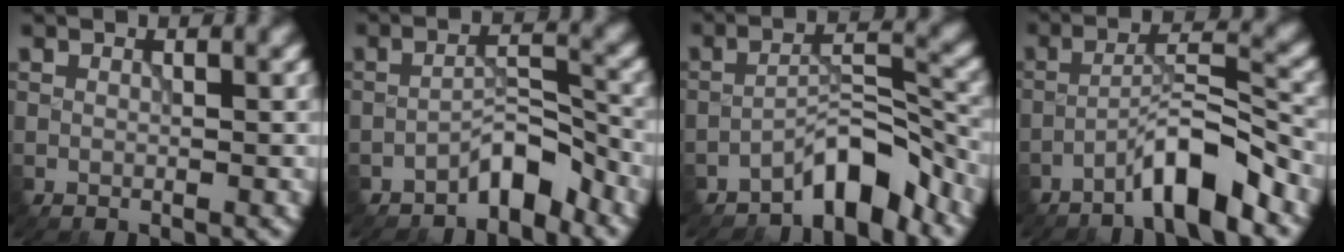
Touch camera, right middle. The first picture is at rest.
{"total": 3.4, "force": [-2.8, 0.9, 1.7], "torque": [-0.021, 0.021, -0.049]}
{"total": 5.0, "force": [-4.1, 1.2, 2.6], "torque": [-0.031, 0.018, -0.076]}
{"total": 5.4, "force": [-3.7, 0.6, 3.9], "torque": [-0.063, 0.019, -0.073]}